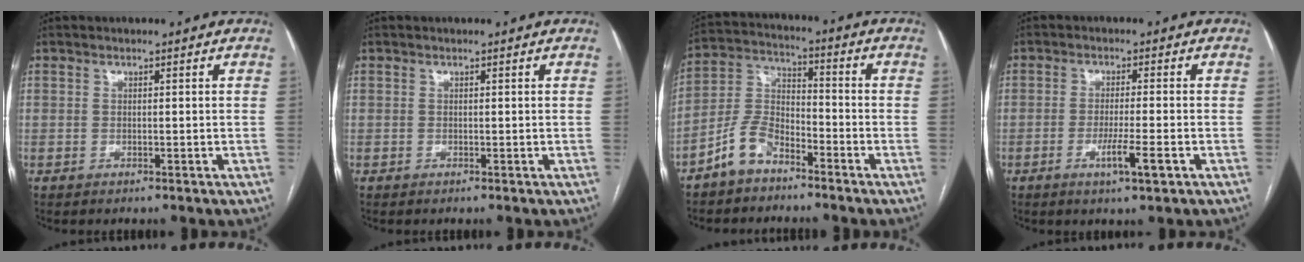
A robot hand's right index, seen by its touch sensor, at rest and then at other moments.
{"total": 0.0}
{"total": 7.6, "force": [-5.4, 3.8, 3.8], "torque": [-0.088, 0.014, -0.110]}
{"total": 4.7, "force": [-1.7, 1.1, 4.2], "torque": [-0.071, -0.004, -0.020]}